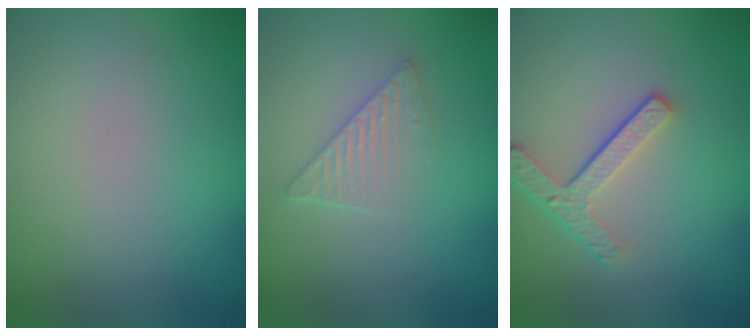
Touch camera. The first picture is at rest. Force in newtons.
{"total": 2.0, "press": 2.0, "slide": 0.2}
{"total": 2.9, "press": 2.4, "slide": 1.6}